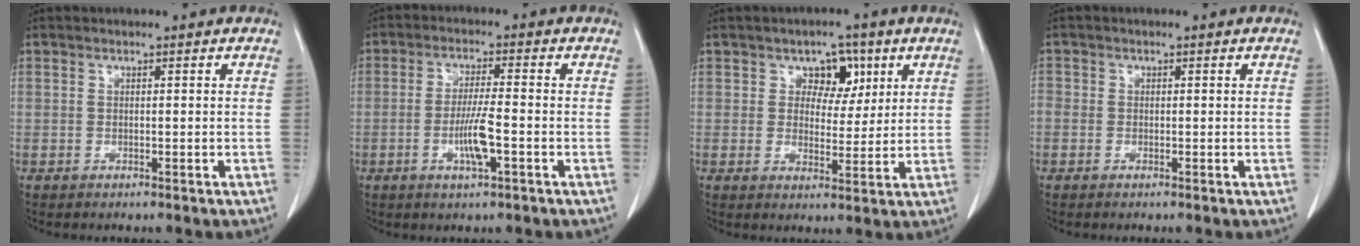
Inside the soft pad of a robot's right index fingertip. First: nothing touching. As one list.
[{"total": 5.6, "force": [-1.6, 0.3, 5.4], "torque": [-0.104, -0.004, -0.027]}, {"total": 5.3, "force": [2.4, 3.7, 2.8], "torque": [-0.028, 0.007, 0.035]}, {"total": 1.9, "force": [-0.6, 1.5, 0.9], "torque": [-0.027, 0.007, -0.009]}]